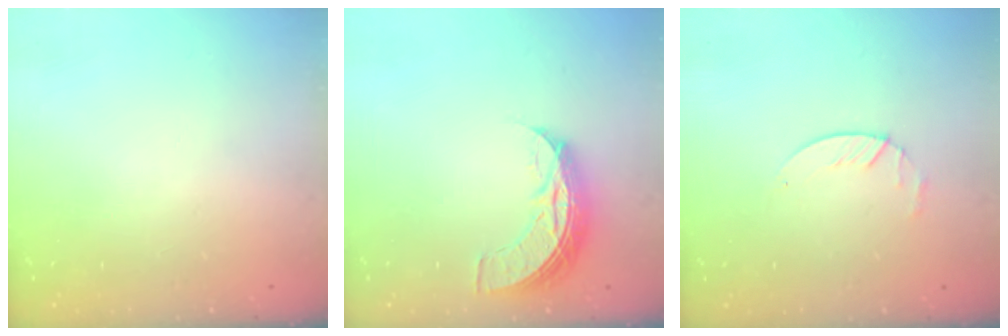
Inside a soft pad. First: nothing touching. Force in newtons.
{"total": 8.3, "press": 8.3, "slide": 0.4}
{"total": 2.9, "press": 2.9, "slide": 0.4}